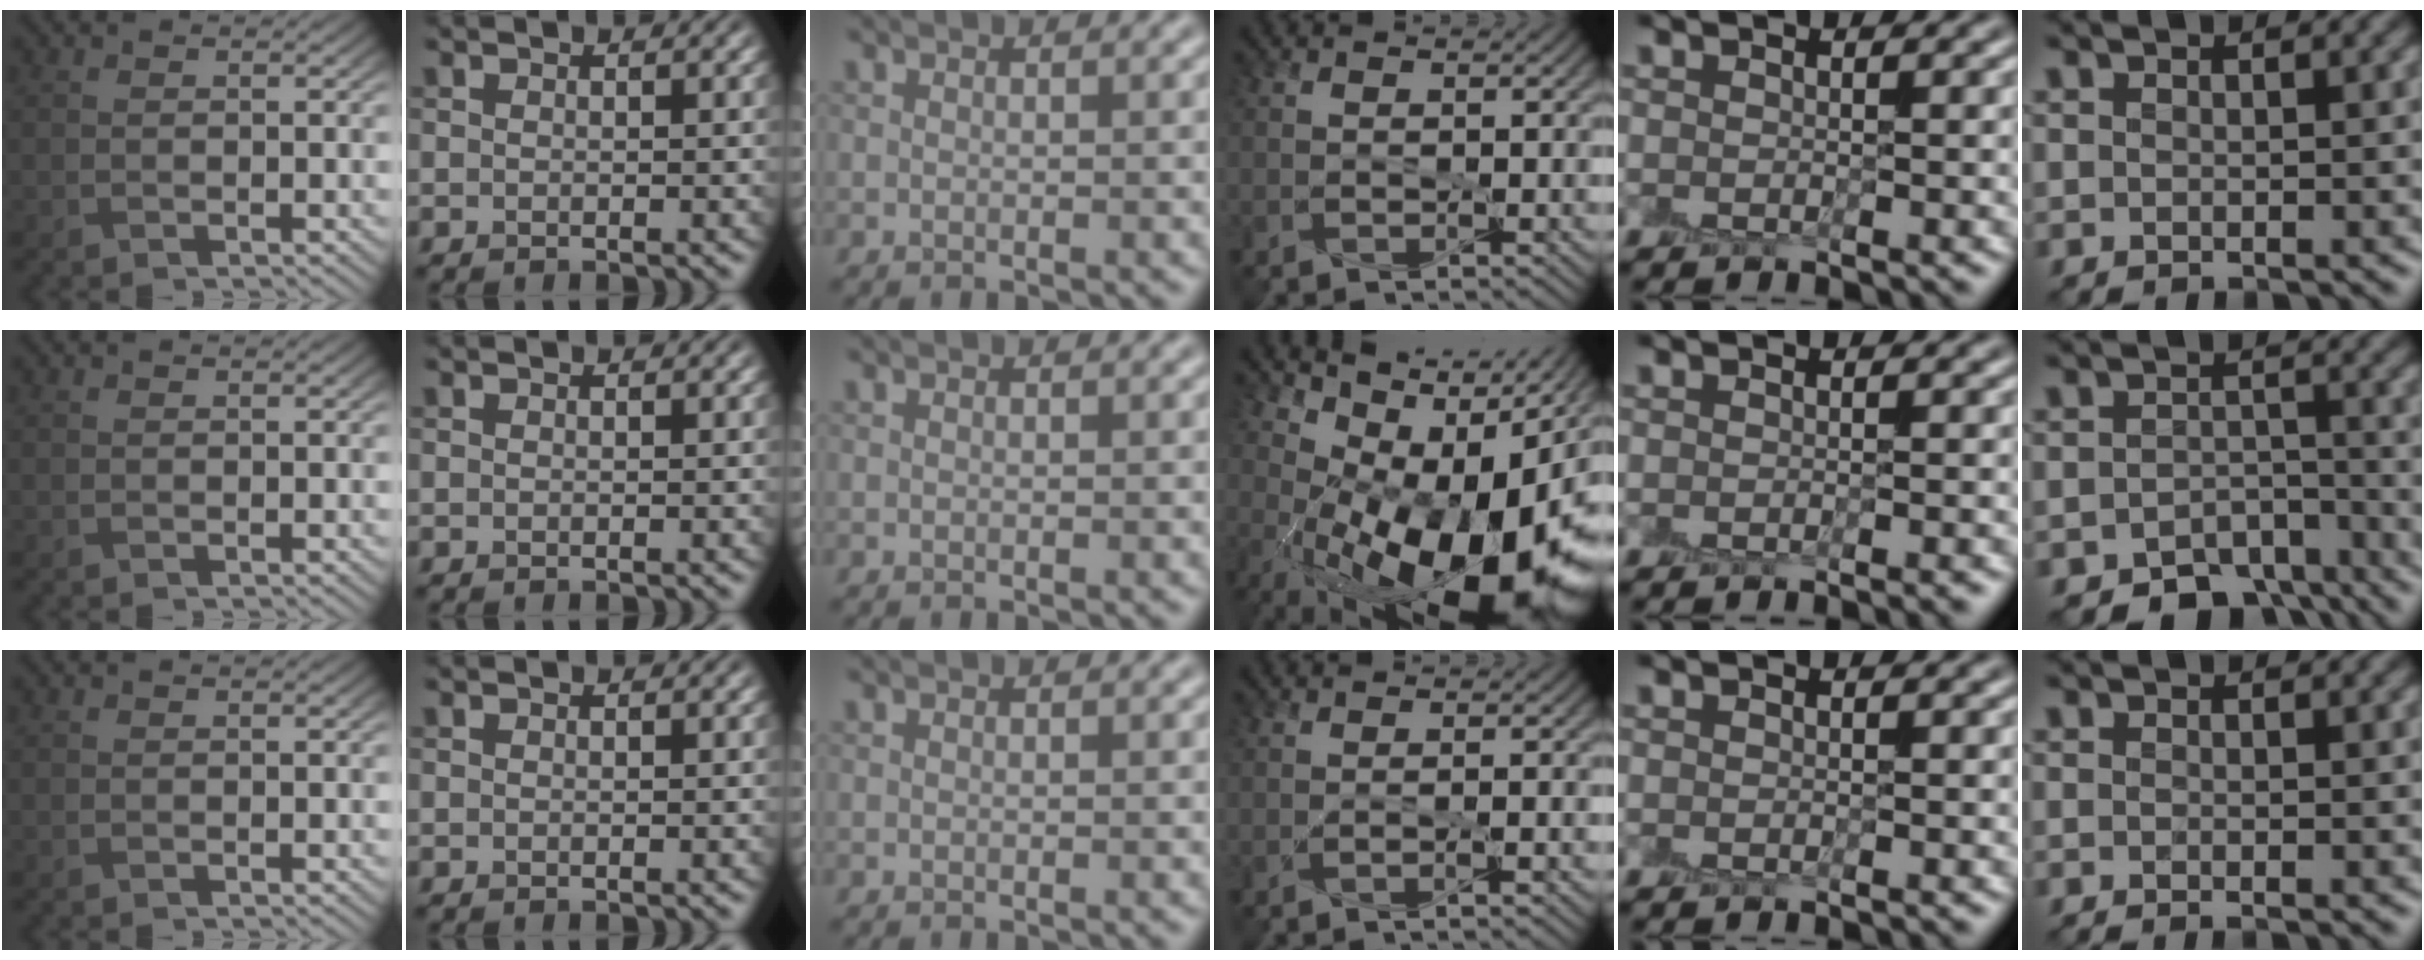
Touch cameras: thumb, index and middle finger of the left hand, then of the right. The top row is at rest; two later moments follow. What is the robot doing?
{"motion": "peel", "object": "lint roller sheet"}